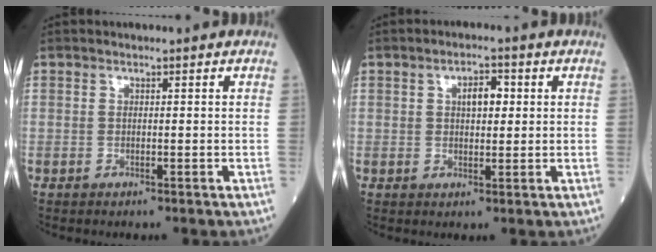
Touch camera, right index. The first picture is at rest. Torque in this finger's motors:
{"motor_torque": [0.08, 0.06, 0.02, 0.03]}